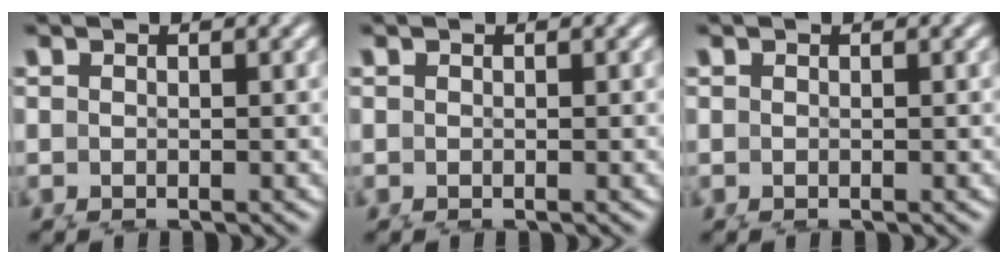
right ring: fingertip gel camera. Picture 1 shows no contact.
{"total": 0.0}
{"total": 0.0}